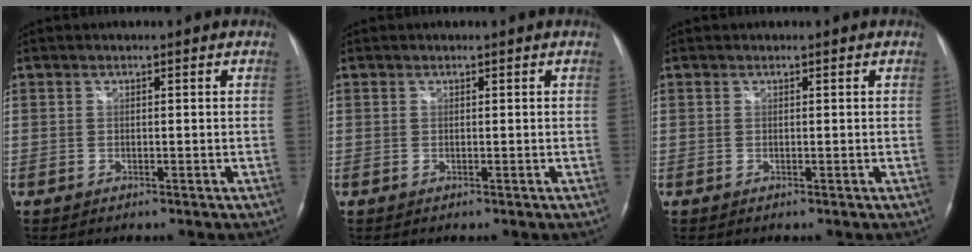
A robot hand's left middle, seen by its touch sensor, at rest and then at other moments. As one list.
[{"total": 0.0}, {"total": 0.0}]